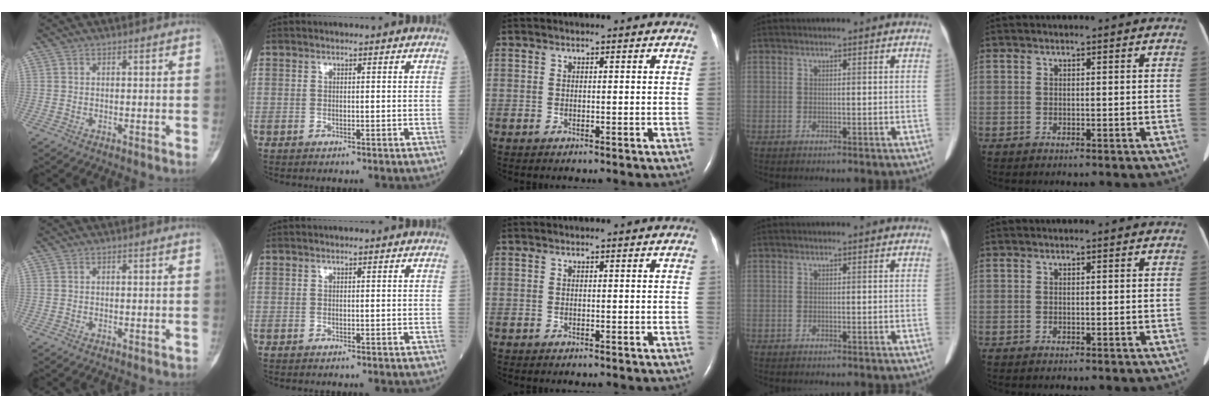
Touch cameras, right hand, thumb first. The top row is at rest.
{"thumb": {"total": 0.6, "force": [-0.5, 0.2, 0.2], "torque": [-0.004, 0.004, -0.004]}}